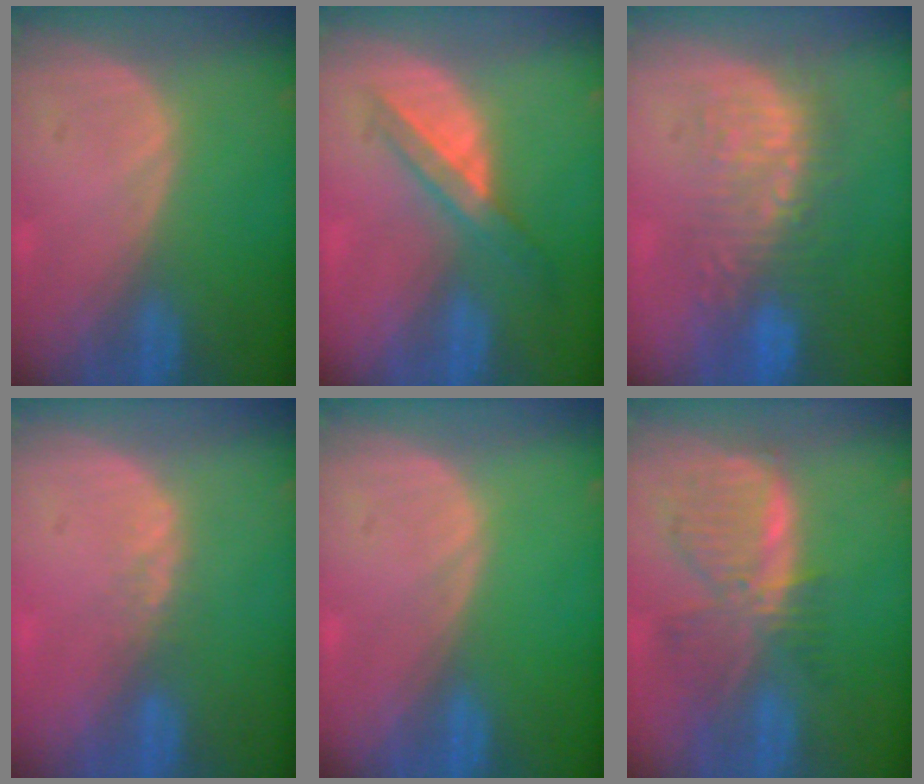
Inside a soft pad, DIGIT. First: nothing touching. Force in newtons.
{"total": 5.9, "press": 5.1, "slide": 2.8}
{"total": 9.2, "press": 8.6, "slide": 3.1}
{"total": 1.7, "press": 1.4, "slide": 0.9}
{"total": 0.0}
{"total": 8.4, "press": 7.3, "slide": 4.0}